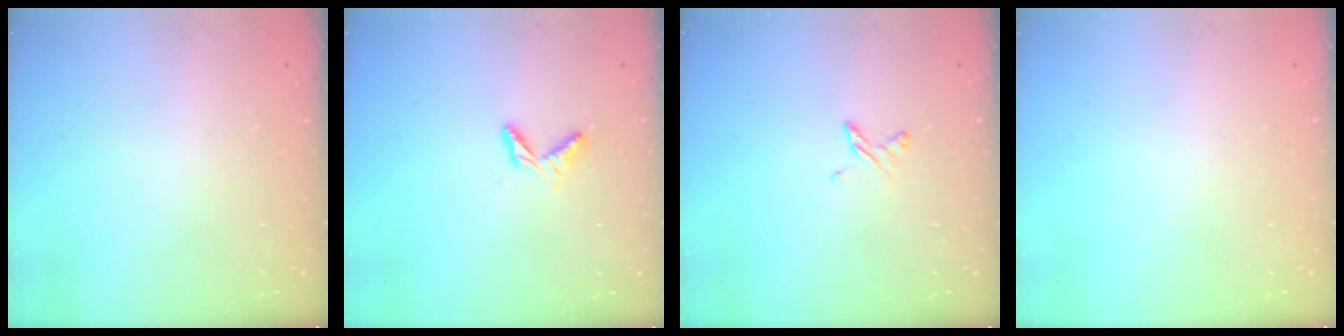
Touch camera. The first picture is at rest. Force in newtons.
{"total": 4.9, "press": 4.9, "slide": 0.6}
{"total": 3.5, "press": 3.5, "slide": 0.5}
{"total": 0.0}